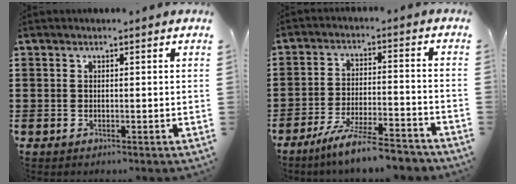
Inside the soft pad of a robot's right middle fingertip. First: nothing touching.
{"total": 7.9, "force": [-6.8, 0.1, 4.1], "torque": [-0.079, -0.006, -0.130]}